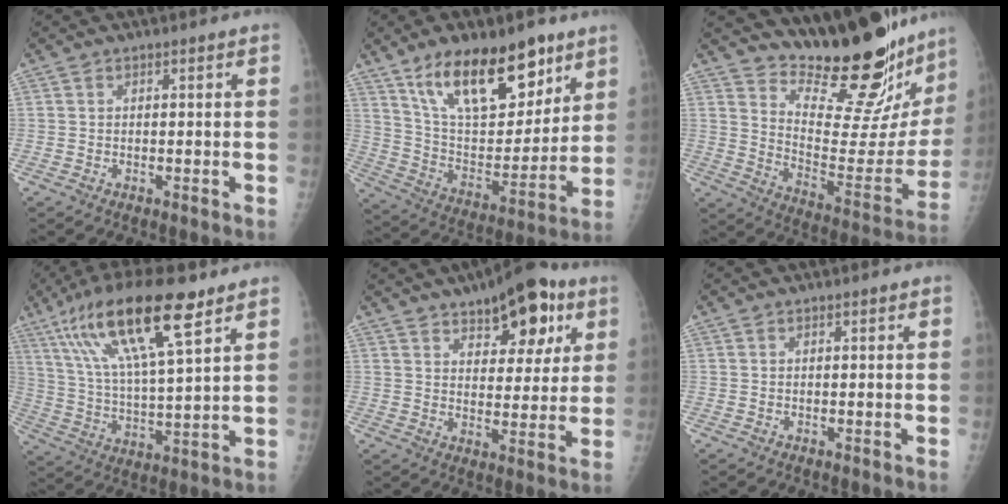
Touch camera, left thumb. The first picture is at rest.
{"total": 21.7, "force": [13.6, 9.7, 13.8], "torque": [-0.176, -0.063, 0.242]}
{"total": 25.7, "force": [22.6, 5.2, 10.9], "torque": [-0.125, -0.192, 0.316]}
{"total": 19.1, "force": [10.9, 4.2, 15.1], "torque": [-0.276, -0.025, 0.204]}
{"total": 14.9, "force": [8.1, 7.1, 10.2], "torque": [-0.094, -0.025, 0.116]}
{"total": 0.0}